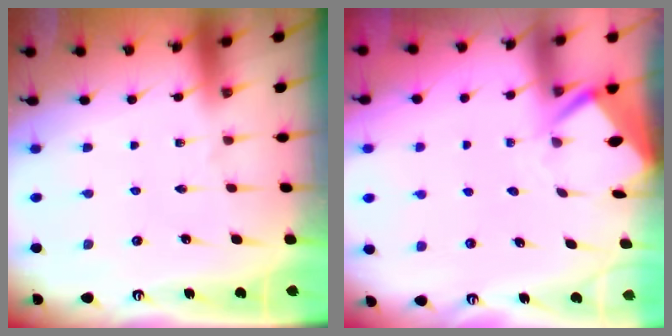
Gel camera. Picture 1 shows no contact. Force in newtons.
{"total": 3.5, "press": 3.4, "slide": 0.3}